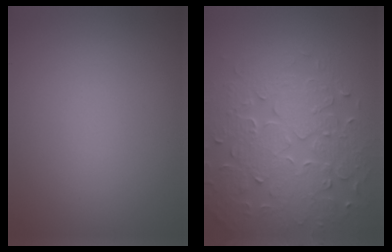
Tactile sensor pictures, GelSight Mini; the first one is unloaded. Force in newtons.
{"total": 8.1, "press": 5.9, "slide": 5.6}